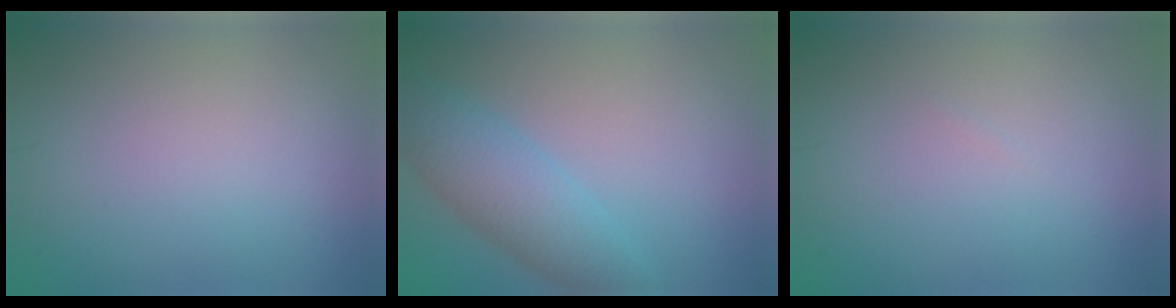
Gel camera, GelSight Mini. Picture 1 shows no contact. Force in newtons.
{"total": 5.0, "press": 5.0, "slide": 0.2}
{"total": 0.0}